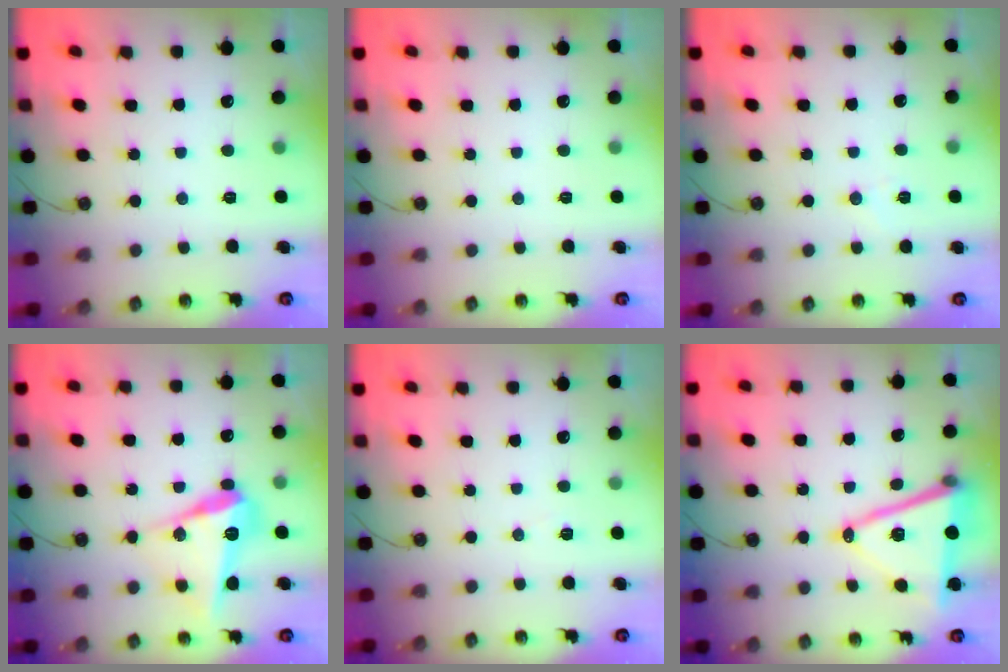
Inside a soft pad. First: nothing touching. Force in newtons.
{"total": 0.0}
{"total": 4.4, "press": 3.9, "slide": 2.0}
{"total": 15.1, "press": 15.1, "slide": 1.3}
{"total": 6.2, "press": 4.4, "slide": 4.4}
{"total": 16.0, "press": 15.5, "slide": 3.8}